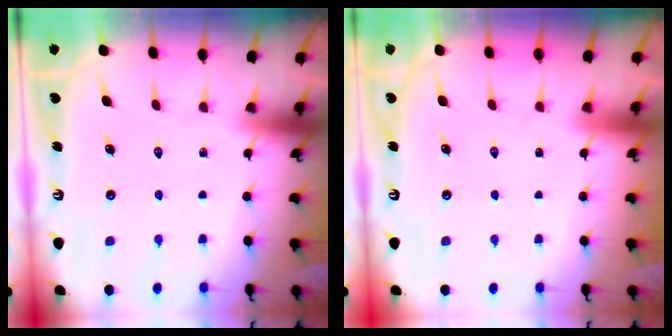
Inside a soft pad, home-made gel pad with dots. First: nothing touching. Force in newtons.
{"total": 1.6, "press": 1.6, "slide": 0.1}